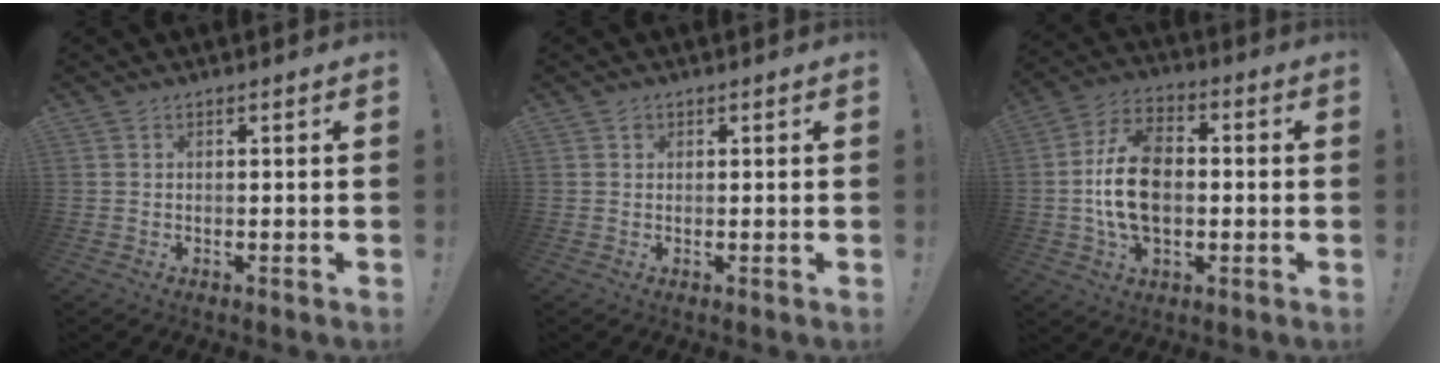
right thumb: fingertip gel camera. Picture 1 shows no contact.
{"total": 1.0, "force": [0.6, 0.8, 0.1], "torque": [0.003, 0.000, 0.010]}
{"total": 16.6, "force": [-1.1, 11.0, 12.4], "torque": [-0.228, 0.010, -0.023]}